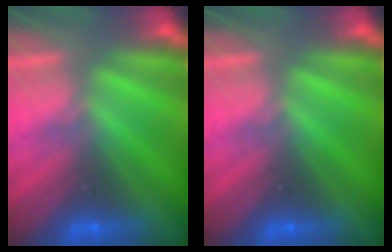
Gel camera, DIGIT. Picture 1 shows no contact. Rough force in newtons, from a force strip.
{"total": 0.0}